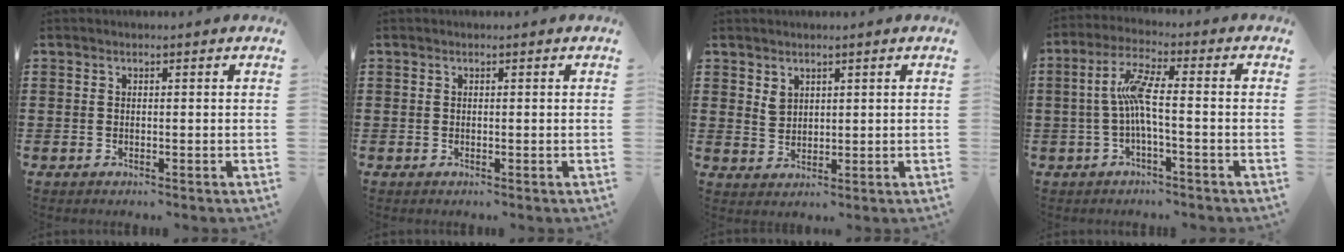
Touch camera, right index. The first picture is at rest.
{"total": 0.0}
{"total": 2.2, "force": [1.5, 1.4, 0.8], "torque": [-0.019, 0.004, 0.030]}
{"total": 7.0, "force": [-0.8, 1.0, 6.9], "torque": [-0.139, -0.001, -0.023]}